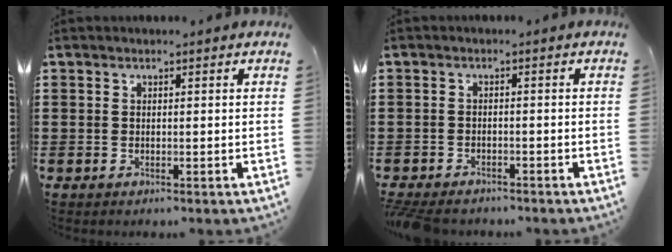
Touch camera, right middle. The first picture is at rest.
{"total": 2.0, "force": [-1.9, 0.4, 0.4], "torque": [-0.019, -0.002, -0.042]}